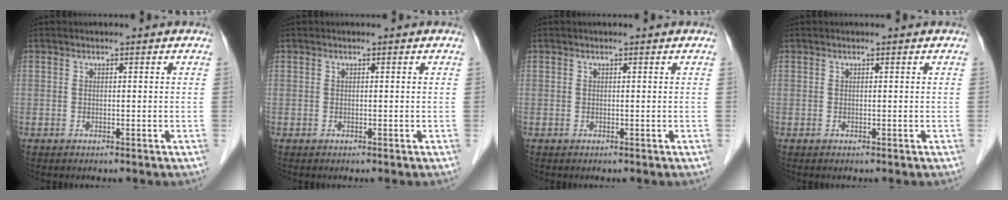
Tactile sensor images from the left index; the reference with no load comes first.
{"total": 0.0}
{"total": 0.0}
{"total": 0.0}